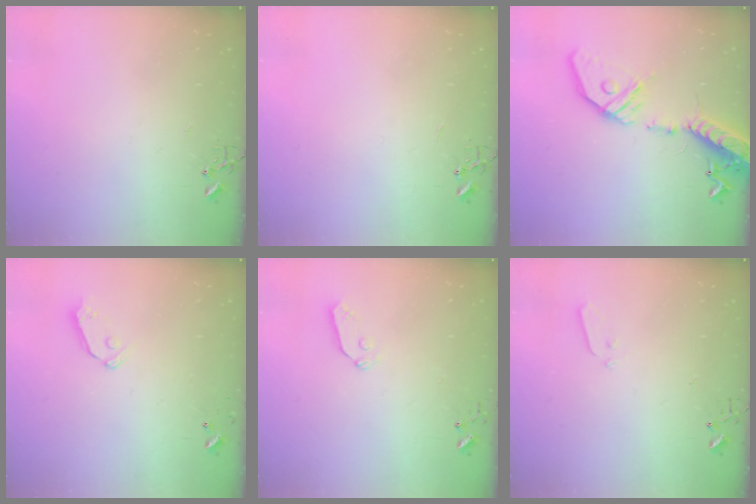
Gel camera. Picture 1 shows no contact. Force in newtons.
{"total": 0.0}
{"total": 19.7, "press": 19.4, "slide": 3.9}
{"total": 5.8, "press": 5.7, "slide": 0.9}
{"total": 5.3, "press": 5.2, "slide": 0.3}
{"total": 3.1, "press": 3.0, "slide": 0.7}